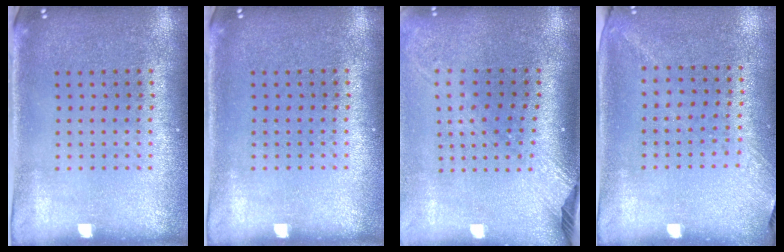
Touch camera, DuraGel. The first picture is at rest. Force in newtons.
{"total": 0.0}
{"total": 2.4, "press": 1.8, "slide": 1.7}
{"total": 1.3, "press": 1.0, "slide": 0.8}